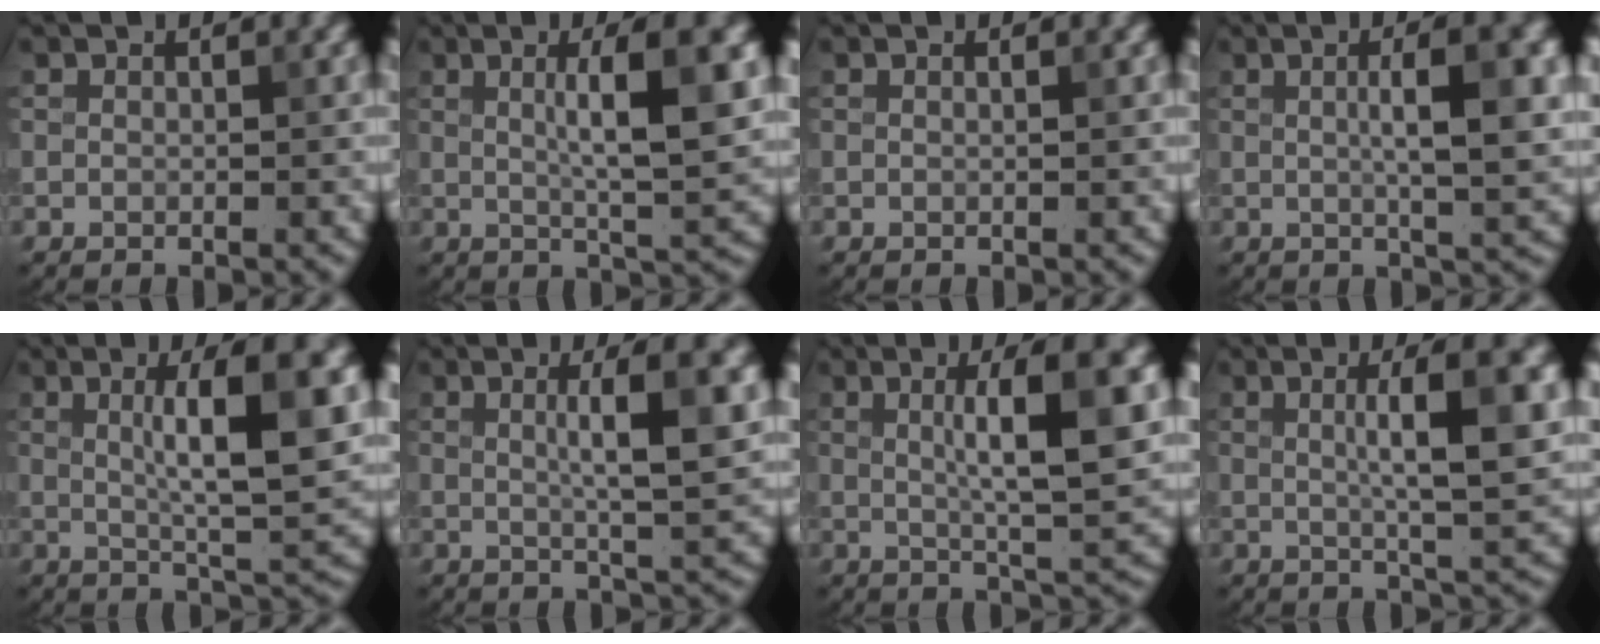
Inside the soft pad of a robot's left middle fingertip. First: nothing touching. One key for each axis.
{"total": 7.2, "fx": 1.4, "fy": 1.5, "fz": 6.9, "tx": -0.094, "ty": 0.007, "tz": 0.021}
{"total": 0.0}
{"total": 6.9, "fx": 1.0, "fy": 1.7, "fz": 6.6, "tx": -0.085, "ty": 0.012, "tz": 0.011}
{"total": 8.9, "fx": 1.8, "fy": 1.9, "fz": 8.5, "tx": -0.113, "ty": 0.000, "tz": 0.031}
{"total": 6.3, "fx": 1.2, "fy": 1.2, "fz": 6.0, "tx": -0.079, "ty": 0.008, "tz": 0.019}
{"total": 8.1, "fx": 1.6, "fy": 1.7, "fz": 7.8, "tx": -0.103, "ty": 0.006, "tz": 0.025}
{"total": 7.4, "fx": 1.3, "fy": 1.5, "fz": 7.1, "tx": -0.094, "ty": 0.011, "tz": 0.018}